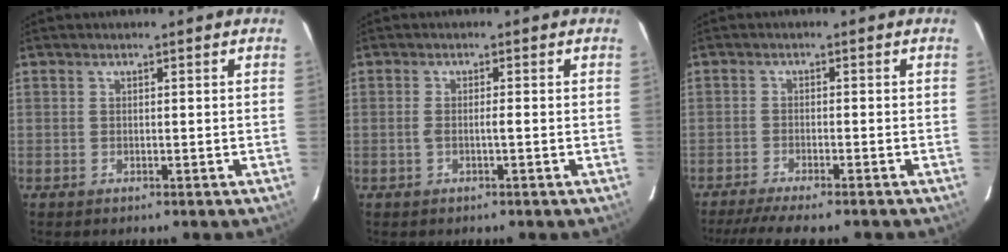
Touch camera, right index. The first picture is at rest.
{"total": 1.5, "force": [-0.4, 0.0, 1.5], "torque": [-0.027, 0.001, -0.007]}
{"total": 9.4, "force": [-8.1, 0.8, 4.6], "torque": [-0.063, -0.015, -0.125]}